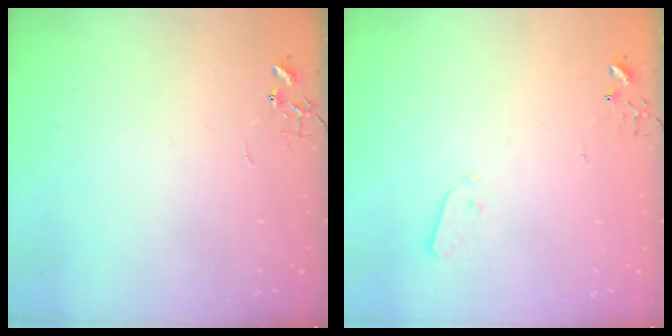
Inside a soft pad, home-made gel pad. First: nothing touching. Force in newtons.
{"total": 2.9, "press": 2.9, "slide": 0.4}